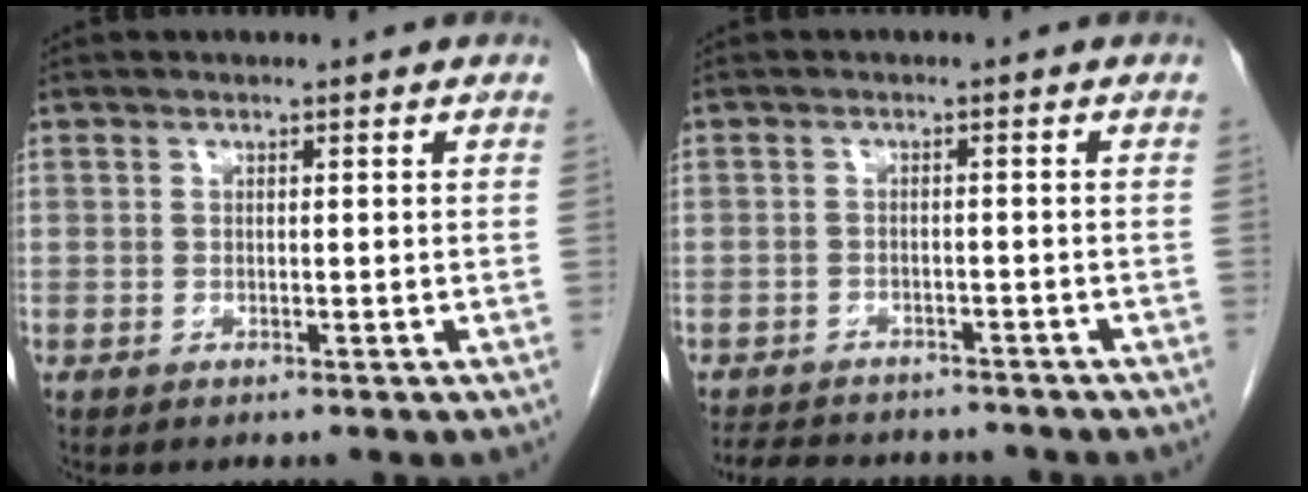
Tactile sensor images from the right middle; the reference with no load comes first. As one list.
[{"total": 11.0, "force": [-9.7, 3.7, 3.5], "torque": [-0.073, 0.003, -0.127]}]